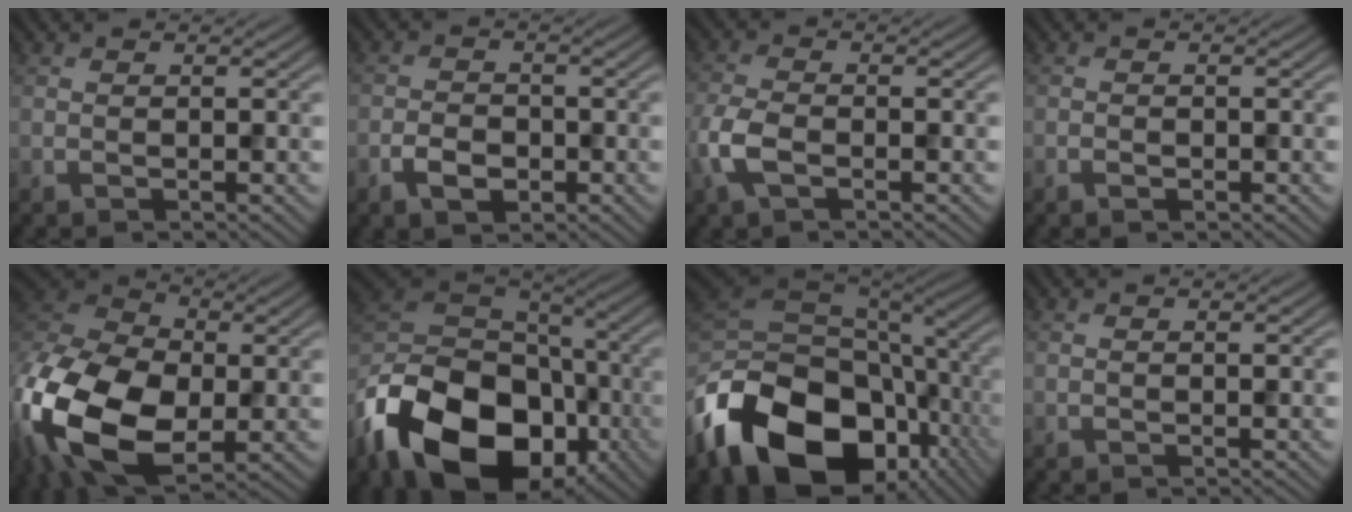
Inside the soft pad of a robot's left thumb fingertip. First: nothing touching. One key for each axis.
{"total": 3.1, "fx": -1.6, "fy": 2.0, "fz": 1.8, "tx": -0.038, "ty": -0.001, "tz": -0.032}
{"total": 4.6, "fx": -1.9, "fy": 2.3, "fz": 3.5, "tx": -0.096, "ty": 0.000, "tz": -0.043}
{"total": 0.9, "fx": -0.7, "fy": 0.5, "fz": 0.5, "tx": -0.010, "ty": -0.001, "tz": -0.011}
{"total": 19.3, "fx": -5.6, "fy": 11.9, "fz": 14.1, "tx": -0.344, "ty": -0.030, "tz": -0.105}
{"total": 19.2, "fx": -9.3, "fy": 12.6, "fz": 11.2, "tx": -0.243, "ty": -0.040, "tz": -0.164}
{"total": 19.6, "fx": -8.6, "fy": 13.2, "fz": 11.8, "tx": -0.279, "ty": -0.043, "tz": -0.129}
{"total": 0.0}